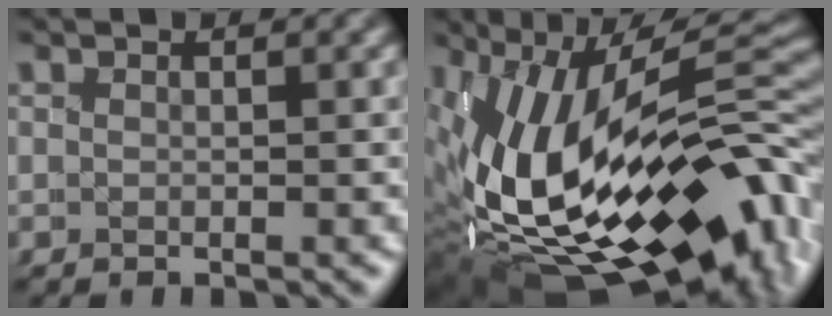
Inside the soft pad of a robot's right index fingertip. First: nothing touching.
{"total": 19.1, "force": [-6.2, 9.5, 15.4], "torque": [-0.244, -0.039, -0.059]}